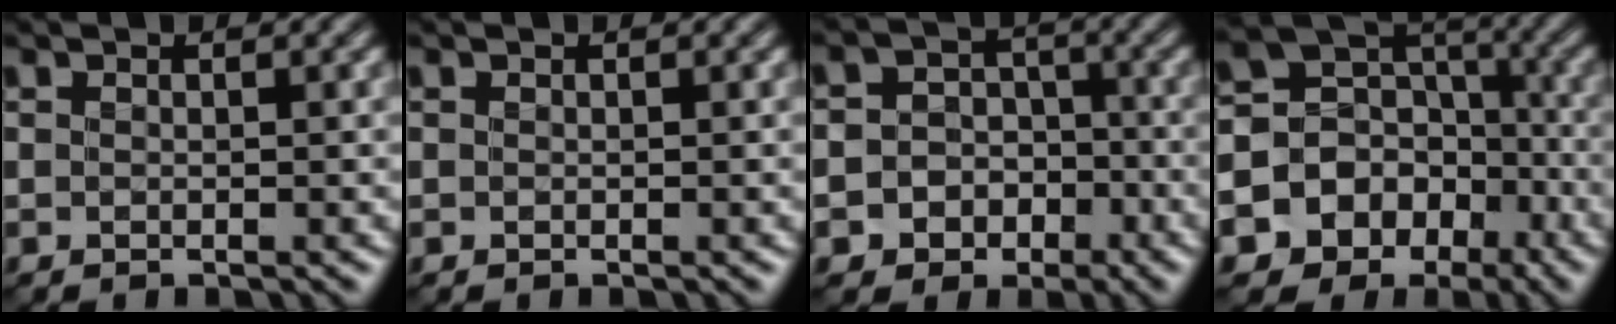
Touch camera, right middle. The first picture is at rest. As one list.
[{"total": 0.0}, {"total": 5.8, "force": [-2.6, 5.0, 1.3], "torque": [-0.003, 0.004, -0.059]}, {"total": 13.7, "force": [-6.8, 11.4, 3.7], "torque": [-0.077, -0.027, -0.114]}]